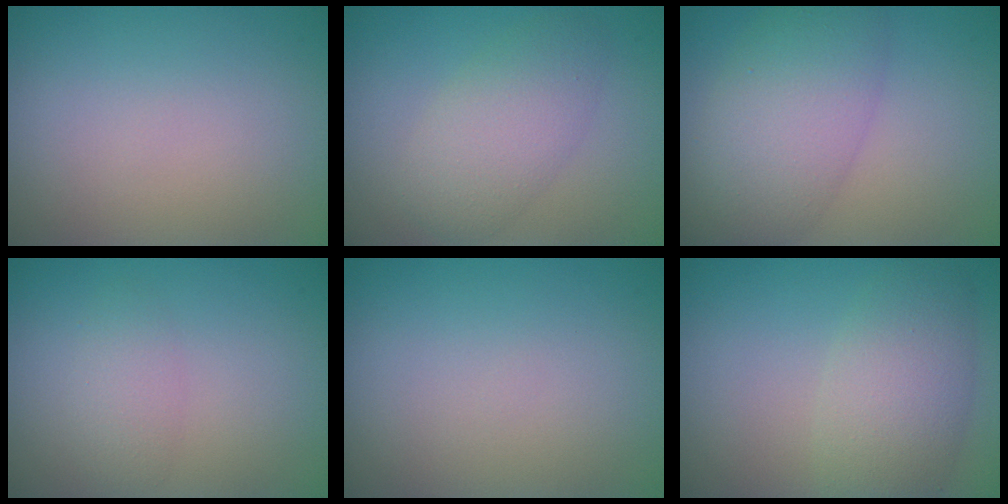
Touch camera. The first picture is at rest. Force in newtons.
{"total": 4.1, "press": 4.1, "slide": 0.2}
{"total": 6.3, "press": 6.3, "slide": 0.4}
{"total": 1.9, "press": 1.9, "slide": 0.1}
{"total": 0.0}
{"total": 4.7, "press": 4.7, "slide": 0.1}